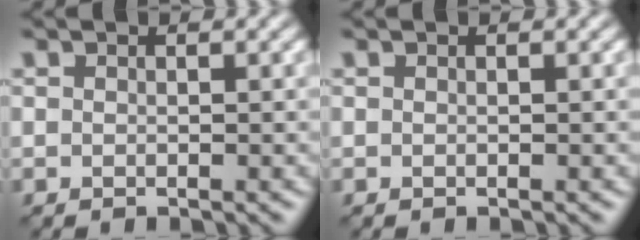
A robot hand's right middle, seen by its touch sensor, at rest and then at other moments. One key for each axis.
{"total": 0.0}